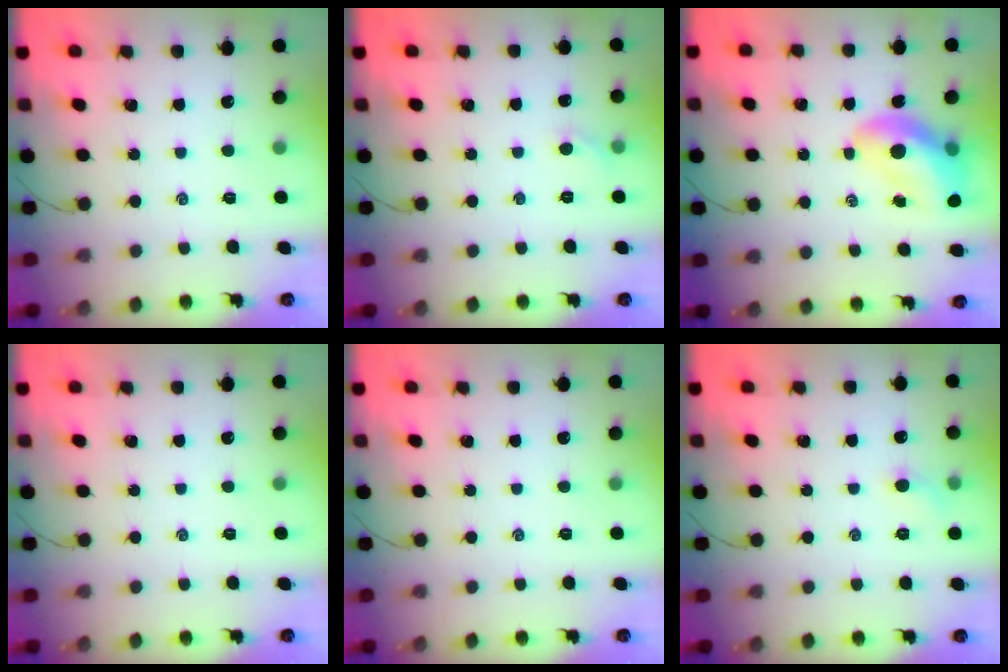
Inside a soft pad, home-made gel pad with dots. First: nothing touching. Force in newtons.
{"total": 3.2, "press": 3.0, "slide": 1.2}
{"total": 11.9, "press": 11.4, "slide": 3.5}
{"total": 0.0}
{"total": 0.0}
{"total": 3.4, "press": 3.2, "slide": 1.1}